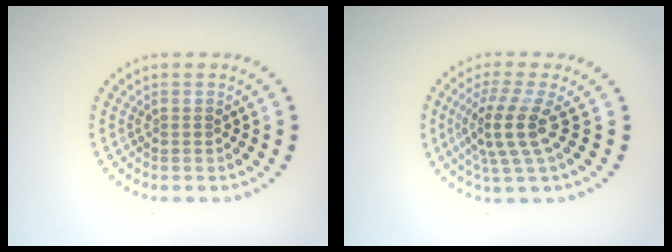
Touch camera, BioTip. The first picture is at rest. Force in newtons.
{"total": 4.0, "press": 2.9, "slide": 2.8}